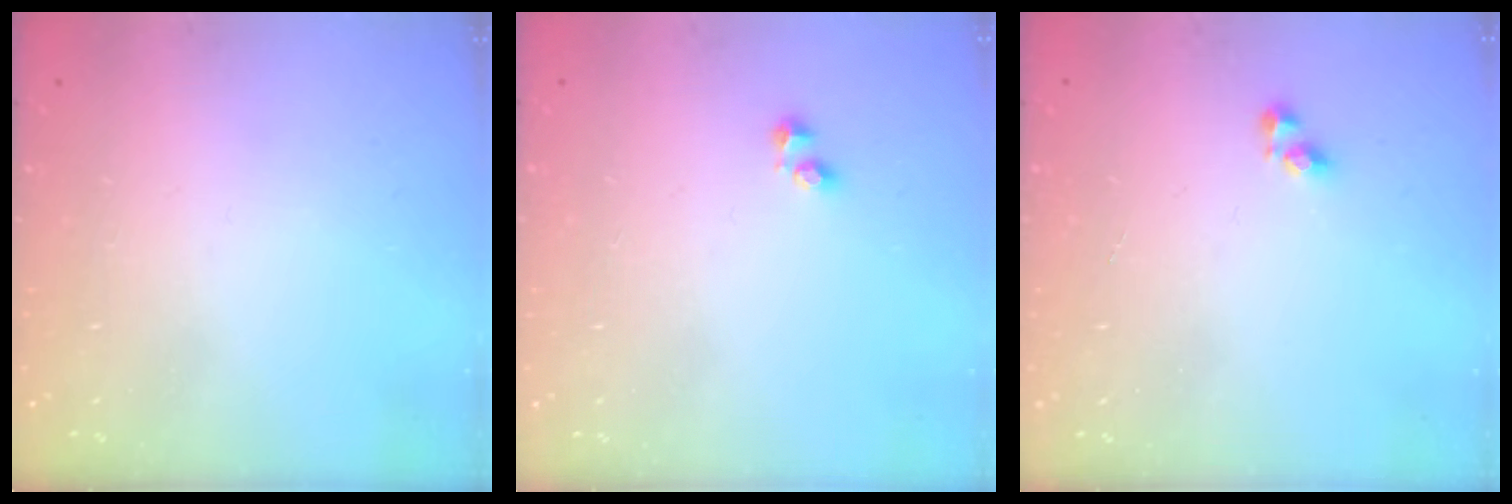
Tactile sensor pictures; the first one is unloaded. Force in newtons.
{"total": 1.9, "press": 1.9, "slide": 0.5}
{"total": 3.6, "press": 3.6, "slide": 0.1}